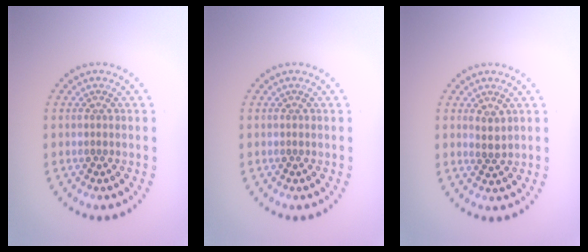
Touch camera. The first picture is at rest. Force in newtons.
{"total": 0.0}
{"total": 1.4, "press": 1.1, "slide": 0.8}